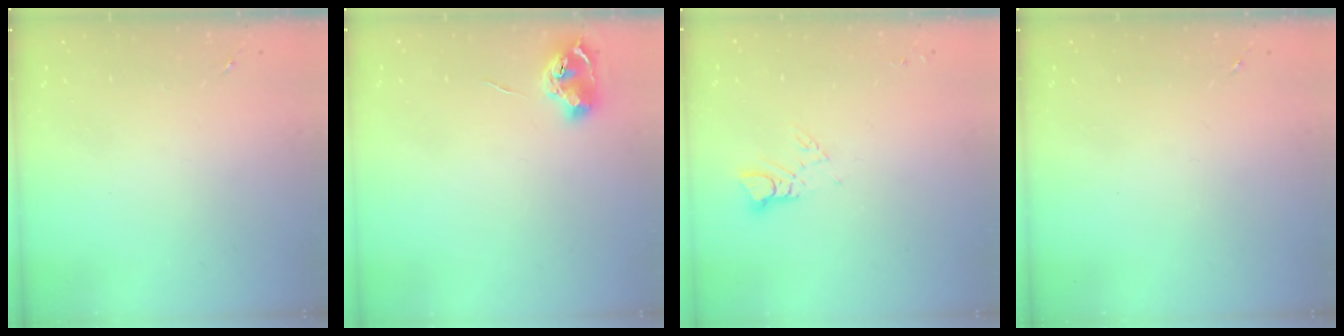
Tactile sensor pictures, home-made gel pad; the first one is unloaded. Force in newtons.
{"total": 8.0, "press": 8.0, "slide": 0.8}
{"total": 3.7, "press": 3.7, "slide": 0.4}
{"total": 0.0}